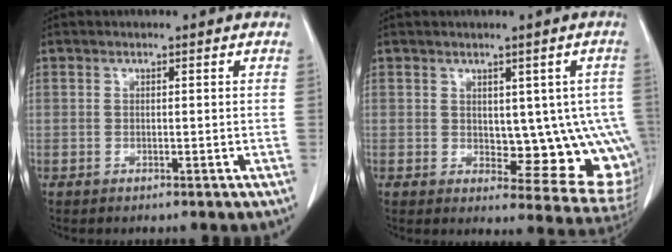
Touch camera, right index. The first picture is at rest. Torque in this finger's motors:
{"motor_torque": [0.32, 0.09, 0.18, 0.01]}